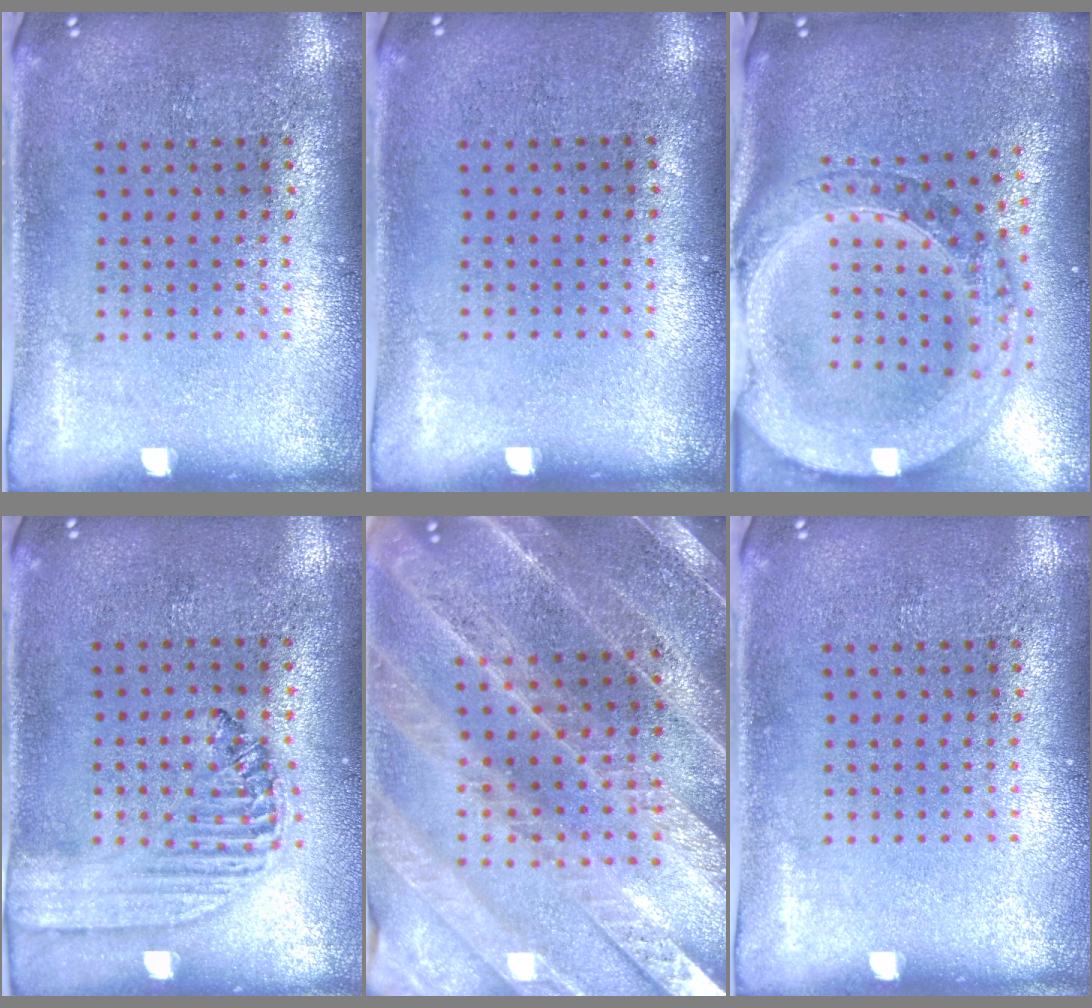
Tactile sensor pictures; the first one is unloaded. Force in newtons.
{"total": 0.0}
{"total": 3.8, "press": 2.9, "slide": 2.4}
{"total": 1.5, "press": 1.4, "slide": 0.6}
{"total": 3.1, "press": 3.0, "slide": 0.7}
{"total": 0.0}